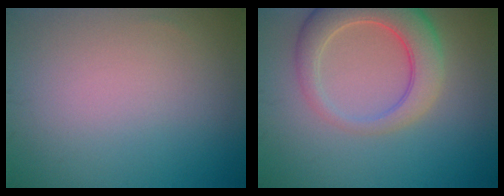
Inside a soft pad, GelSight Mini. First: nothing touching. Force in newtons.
{"total": 6.1, "press": 6.1, "slide": 0.5}